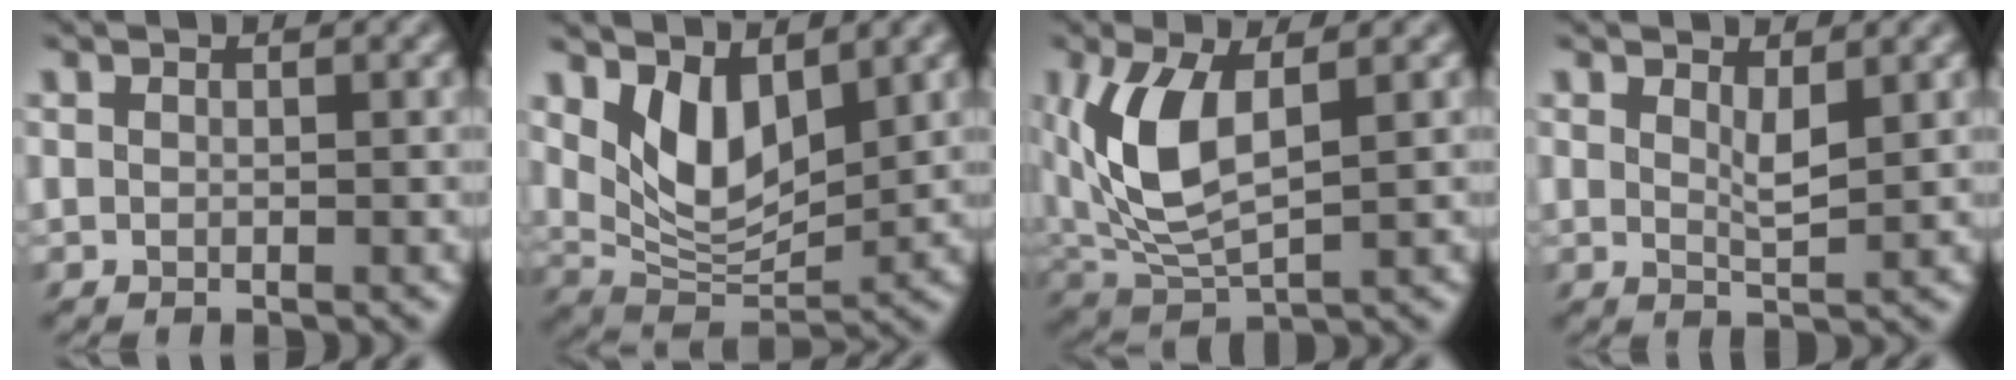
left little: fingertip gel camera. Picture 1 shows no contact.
{"total": 5.7, "force": [2.5, 2.4, 4.6], "torque": [-0.084, -0.018, 0.041]}
{"total": 6.6, "force": [0.9, 2.4, 6.1], "torque": [-0.140, 0.001, 0.013]}
{"total": 1.7, "force": [0.9, 0.2, 1.5], "torque": [-0.033, -0.004, 0.017]}